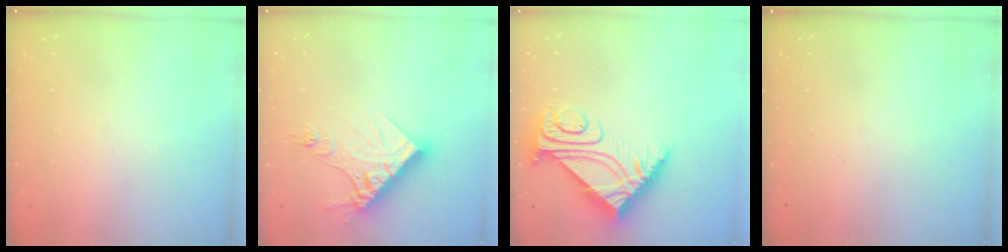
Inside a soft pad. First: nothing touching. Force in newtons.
{"total": 14.0, "press": 13.9, "slide": 1.7}
{"total": 10.2, "press": 10.1, "slide": 0.8}
{"total": 0.0}